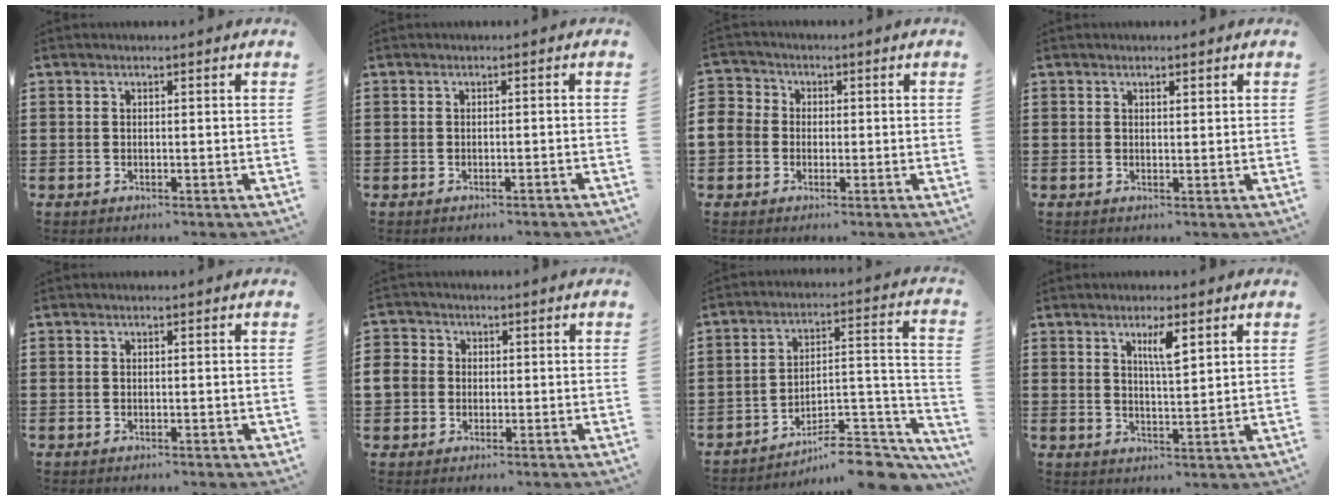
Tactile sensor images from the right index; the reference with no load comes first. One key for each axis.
{"total": 0.7, "fx": -0.7, "fy": 0.1, "fz": 0.0, "tx": -0.002, "ty": -0.001, "tz": -0.014}
{"total": 3.8, "fx": -0.7, "fy": 3.7, "fz": 0.7, "tx": -0.043, "ty": 0.005, "tz": -0.022}
{"total": 0.7, "fx": 0.6, "fy": 0.3, "fz": 0.4, "tx": -0.008, "ty": 0.002, "tz": 0.011}
{"total": 0.0}
{"total": 3.9, "fx": -0.1, "fy": 3.6, "fz": 1.4, "tx": -0.060, "ty": 0.004, "tz": -0.011}
{"total": 8.9, "fx": -7.5, "fy": 2.3, "fz": 4.1, "tx": -0.052, "ty": 0.022, "tz": -0.140}
{"total": 4.0, "fx": 2.1, "fy": 0.8, "fz": 3.3, "tx": -0.056, "ty": -0.001, "tz": 0.031}